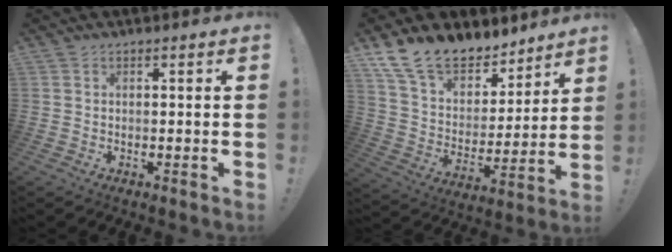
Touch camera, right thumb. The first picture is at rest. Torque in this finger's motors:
{"motor_torque": [-1.07, 2.18, 0.46, 0.40, 0.10]}